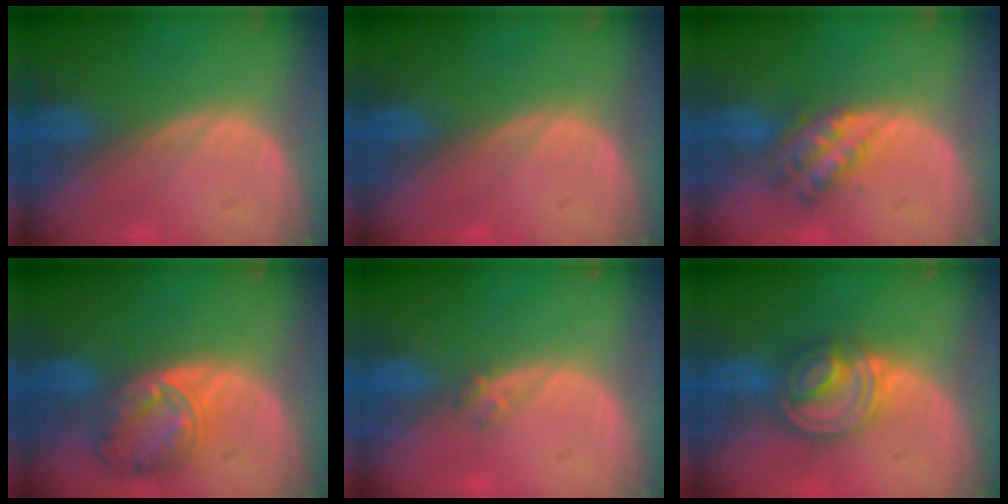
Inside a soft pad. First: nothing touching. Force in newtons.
{"total": 0.0}
{"total": 6.0, "press": 5.2, "slide": 3.1}
{"total": 8.2, "press": 7.0, "slide": 4.2}
{"total": 1.4, "press": 1.2, "slide": 0.7}
{"total": 7.7, "press": 6.7, "slide": 3.8}